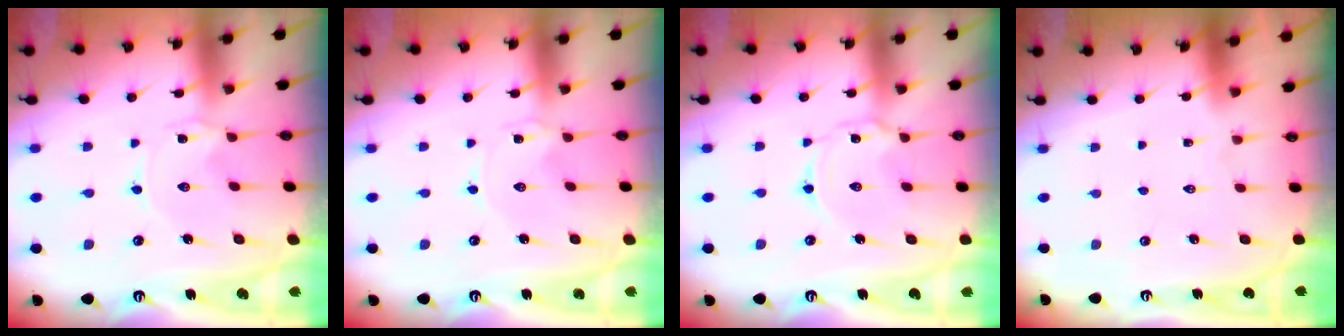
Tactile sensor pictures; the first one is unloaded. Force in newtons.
{"total": 0.0}
{"total": 2.3, "press": 2.3, "slide": 0.2}
{"total": 1.5, "press": 1.5, "slide": 0.1}